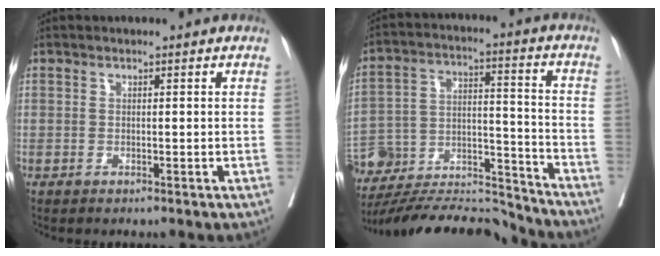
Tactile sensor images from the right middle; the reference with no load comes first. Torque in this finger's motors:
{"motor_torque": [0.49, -1.63, 0.33, 0.14]}